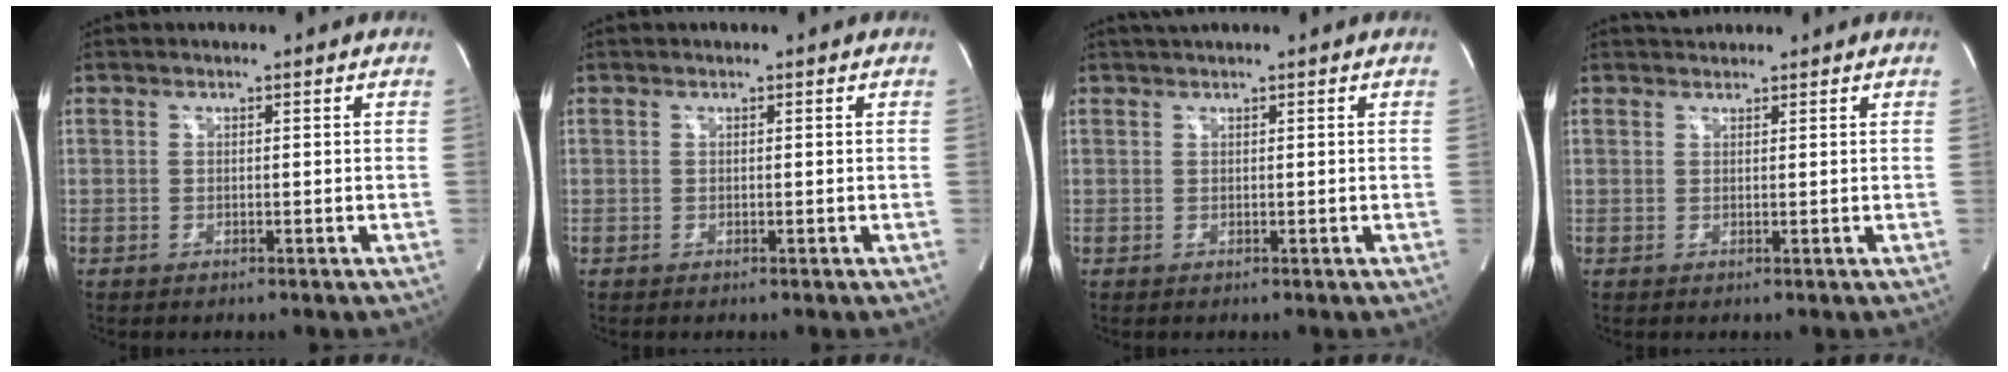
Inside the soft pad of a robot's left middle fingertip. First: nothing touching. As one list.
[{"total": 0.0}, {"total": 1.3, "force": [1.2, -0.3, 0.6], "torque": [-0.009, 0.015, 0.026]}, {"total": 1.8, "force": [1.7, 0.5, 0.1], "torque": [-0.006, 0.019, 0.030]}]